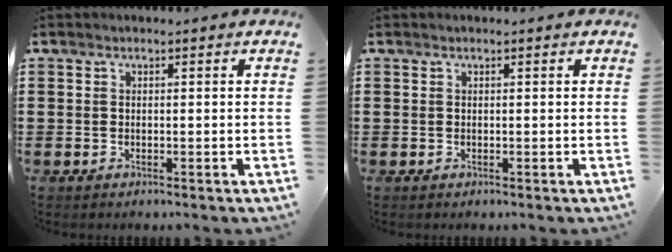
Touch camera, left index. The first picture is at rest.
{"total": 0.0}